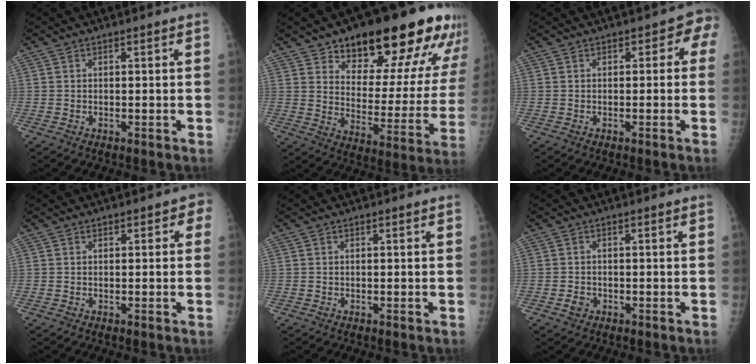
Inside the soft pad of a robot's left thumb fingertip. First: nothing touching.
{"total": 24.0, "force": [16.2, 10.0, 14.6], "torque": [-0.155, -0.067, 0.227]}
{"total": 3.0, "force": [0.4, 2.2, 2.0], "torque": [0.006, 0.008, -0.007]}
{"total": 2.1, "force": [0.8, 1.3, 1.4], "torque": [0.002, 0.003, 0.005]}
{"total": 0.0}
{"total": 1.4, "force": [-0.6, 1.2, 0.6], "torque": [-0.007, 0.003, -0.011]}